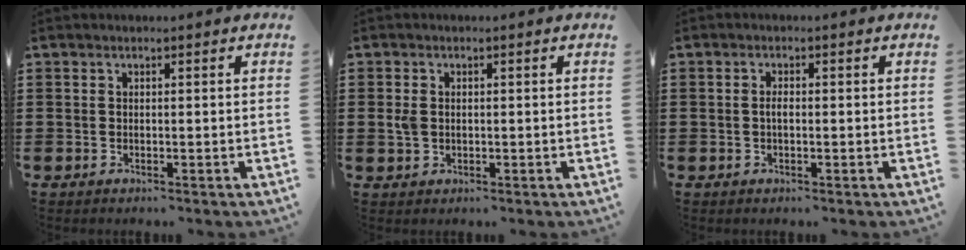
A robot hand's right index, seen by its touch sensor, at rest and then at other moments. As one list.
[{"total": 2.1, "force": [0.1, 1.5, 1.4], "torque": [-0.038, 0.005, -0.001]}, {"total": 1.4, "force": [-0.2, 0.5, 1.3], "torque": [-0.025, 0.000, -0.003]}]